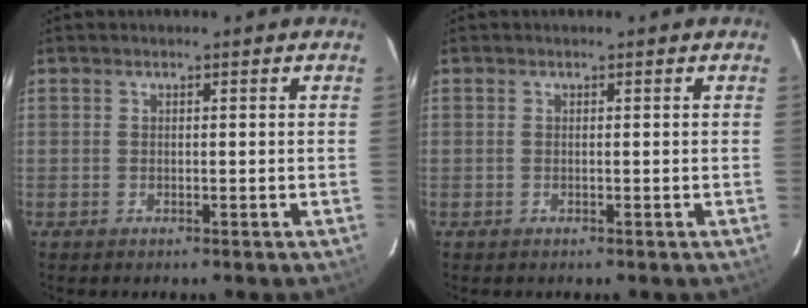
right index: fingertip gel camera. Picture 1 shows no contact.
{"total": 0.0}